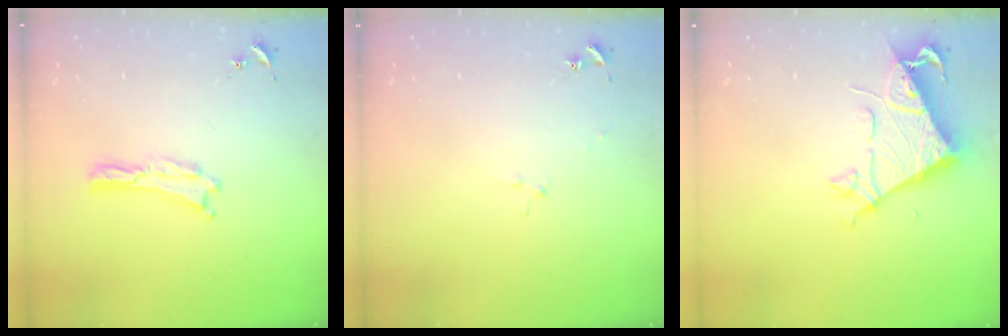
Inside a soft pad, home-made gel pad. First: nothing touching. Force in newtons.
{"total": 2.5, "press": 2.5, "slide": 0.3}
{"total": 7.4, "press": 7.4, "slide": 0.7}